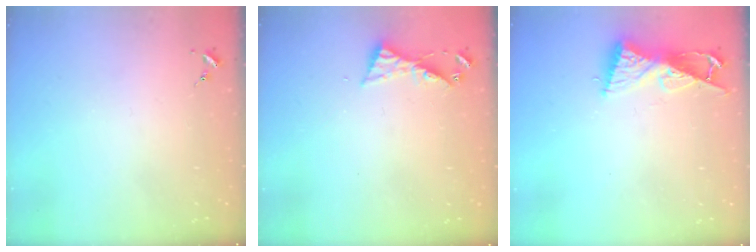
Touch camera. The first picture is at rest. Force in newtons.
{"total": 5.2, "press": 5.2, "slide": 0.4}
{"total": 8.9, "press": 8.9, "slide": 0.3}